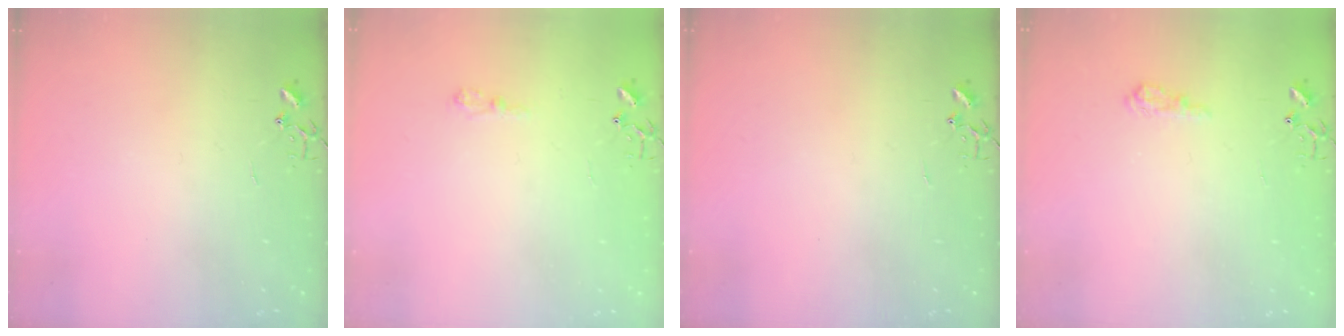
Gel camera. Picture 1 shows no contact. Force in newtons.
{"total": 6.0, "press": 6.0, "slide": 0.7}
{"total": 0.0}
{"total": 8.1, "press": 8.1, "slide": 1.0}